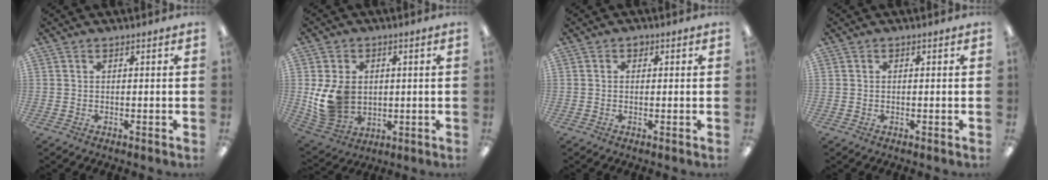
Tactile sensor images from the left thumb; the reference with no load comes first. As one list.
[{"total": 11.5, "force": [0.4, 9.5, 6.4], "torque": [-0.137, 0.006, 0.012]}, {"total": 1.1, "force": [0.1, 0.9, 0.7], "torque": [-0.007, 0.001, -0.001]}, {"total": 0.0}]